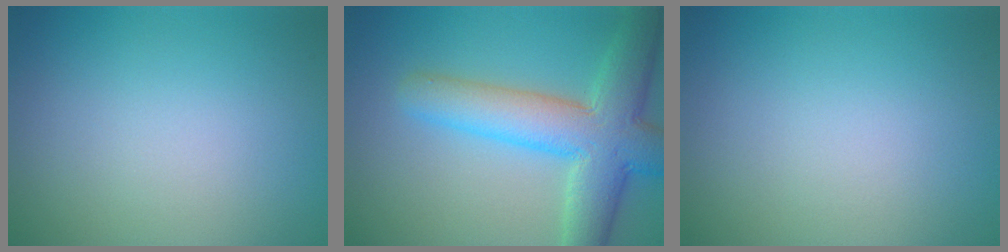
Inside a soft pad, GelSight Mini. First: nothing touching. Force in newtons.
{"total": 8.3, "press": 8.3, "slide": 0.4}
{"total": 0.0}